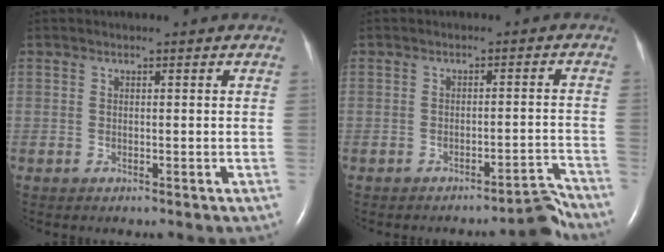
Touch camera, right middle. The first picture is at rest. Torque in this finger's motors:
{"motor_torque": [-0.10, 0.00, -0.01, 0.01]}